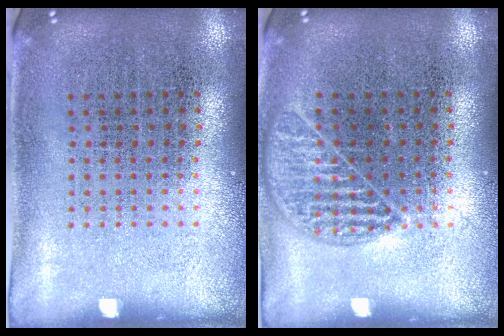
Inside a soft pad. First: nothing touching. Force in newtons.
{"total": 1.1, "press": 1.0, "slide": 0.4}